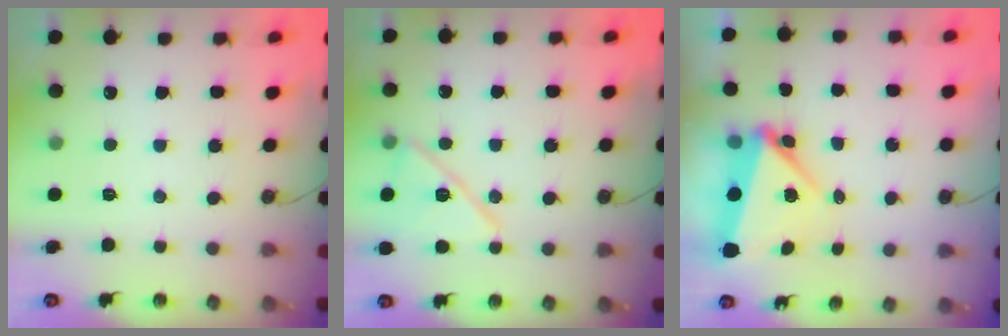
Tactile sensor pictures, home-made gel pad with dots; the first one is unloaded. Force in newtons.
{"total": 14.2, "press": 14.2, "slide": 0.3}
{"total": 5.8, "press": 4.9, "slide": 3.1}